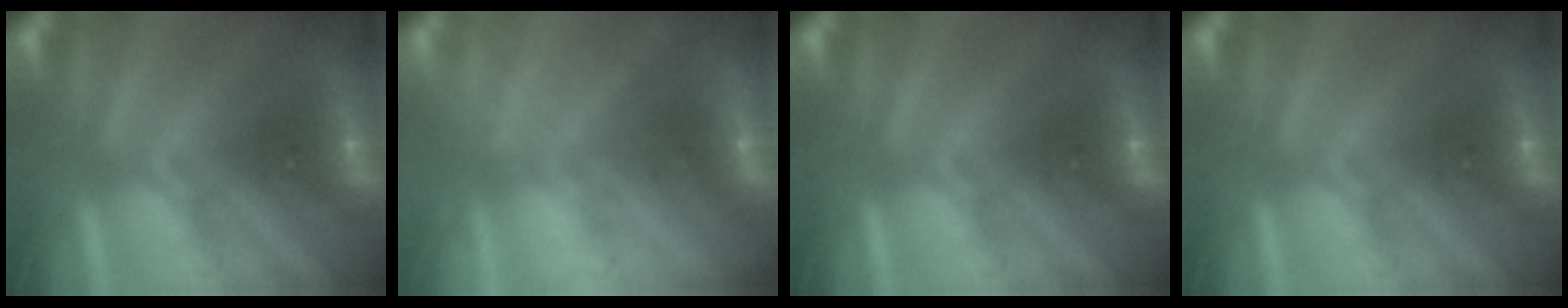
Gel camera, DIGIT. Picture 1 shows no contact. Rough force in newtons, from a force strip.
{"total": 2.0}
{"total": 0.0}
{"total": 0.0}